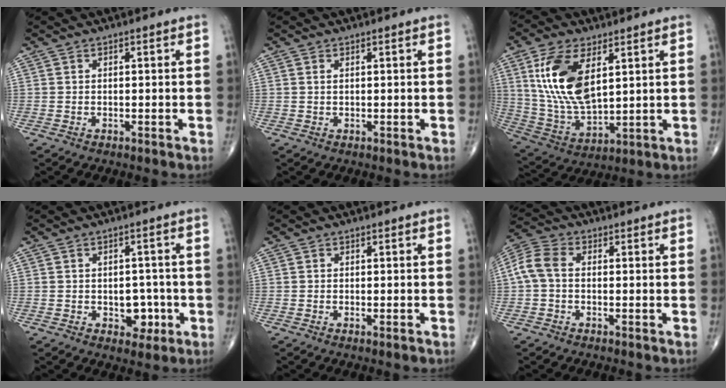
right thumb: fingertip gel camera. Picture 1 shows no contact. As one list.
[{"total": 0.5, "force": [0.2, 0.2, 0.4], "torque": [-0.012, 0.005, 0.006]}, {"total": 16.0, "force": [5.4, 7.8, 12.9], "torque": [-0.253, -0.022, 0.116]}, {"total": 5.2, "force": [-1.4, 3.8, 3.3], "torque": [-0.006, 0.008, -0.014]}, {"total": 1.0, "force": [-0.5, 0.2, 0.9], "torque": [-0.017, -0.003, -0.006]}, {"total": 6.0, "force": [-0.1, 3.9, 4.6], "torque": [-0.101, 0.018, -0.011]}]